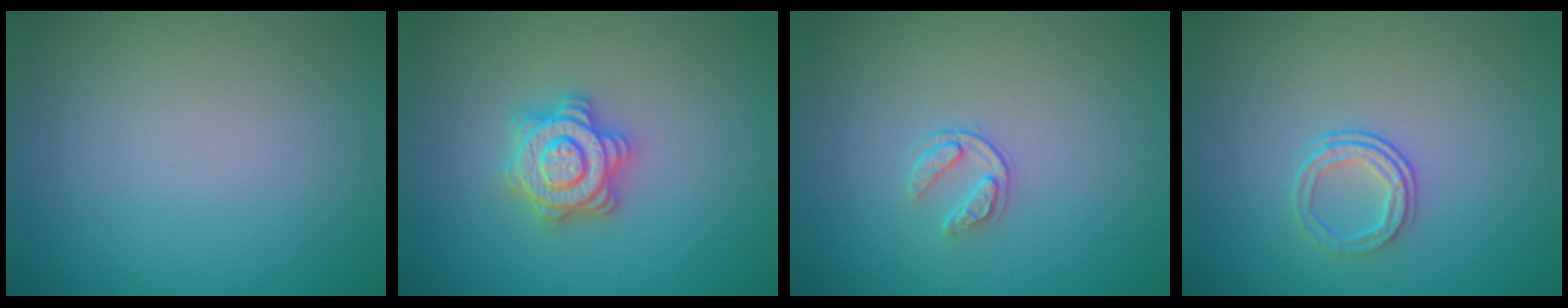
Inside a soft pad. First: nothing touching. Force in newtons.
{"total": 4.4, "press": 4.3, "slide": 0.7}
{"total": 1.6, "press": 1.0, "slide": 1.2}
{"total": 2.1, "press": 1.4, "slide": 1.5}